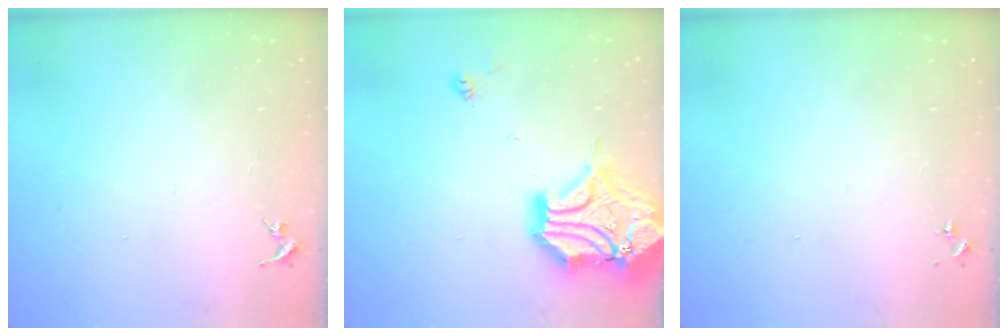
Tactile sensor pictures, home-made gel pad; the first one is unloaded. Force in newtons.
{"total": 20.7, "press": 20.5, "slide": 3.1}
{"total": 0.0}